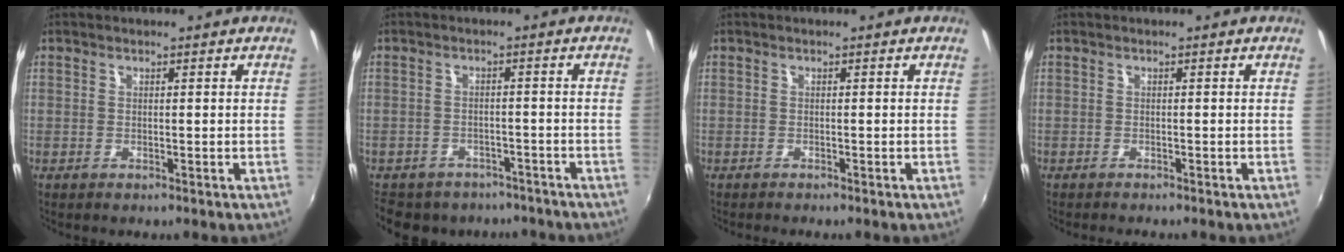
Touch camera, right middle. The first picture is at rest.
{"total": 13.1, "force": [-10.4, 6.6, 4.4], "torque": [-0.107, -0.001, -0.138]}
{"total": 0.7, "force": [-0.7, 0.0, 0.3], "torque": [-0.004, -0.005, -0.011]}
{"total": 1.5, "force": [-1.4, 0.1, 0.5], "torque": [-0.012, -0.012, -0.023]}